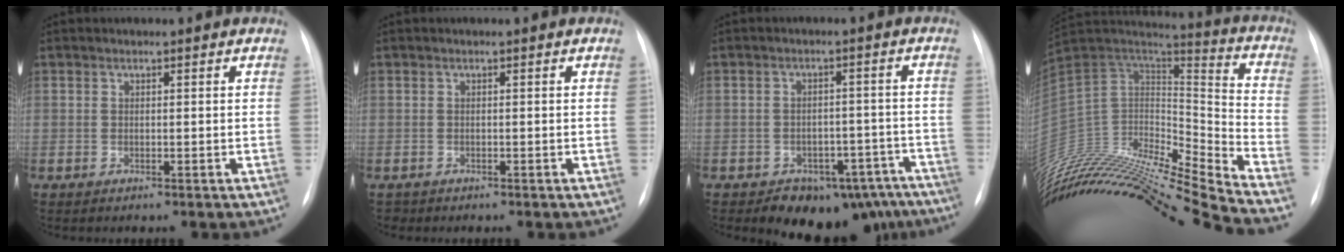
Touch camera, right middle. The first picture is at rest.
{"total": 0.6, "force": [-0.5, 0.4, -0.1], "torque": [-0.005, 0.001, -0.009]}
{"total": 12.1, "force": [-9.7, 6.4, 3.3], "torque": [-0.011, 0.030, -0.116]}
{"total": 30.8, "force": [-28.4, 0.5, 11.9], "torque": [-0.226, -0.017, -0.471]}